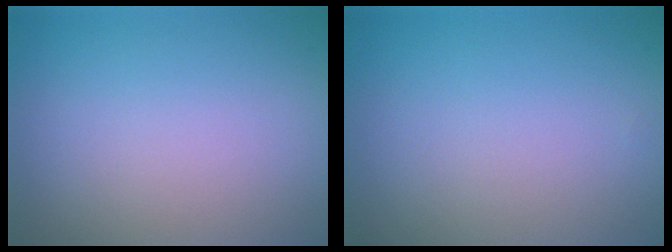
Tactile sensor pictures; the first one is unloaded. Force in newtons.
{"total": 0.0}